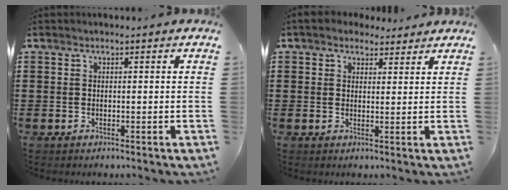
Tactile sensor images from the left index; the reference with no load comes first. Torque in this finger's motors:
{"motor_torque": [1.61, -0.53, -0.05, -0.21]}